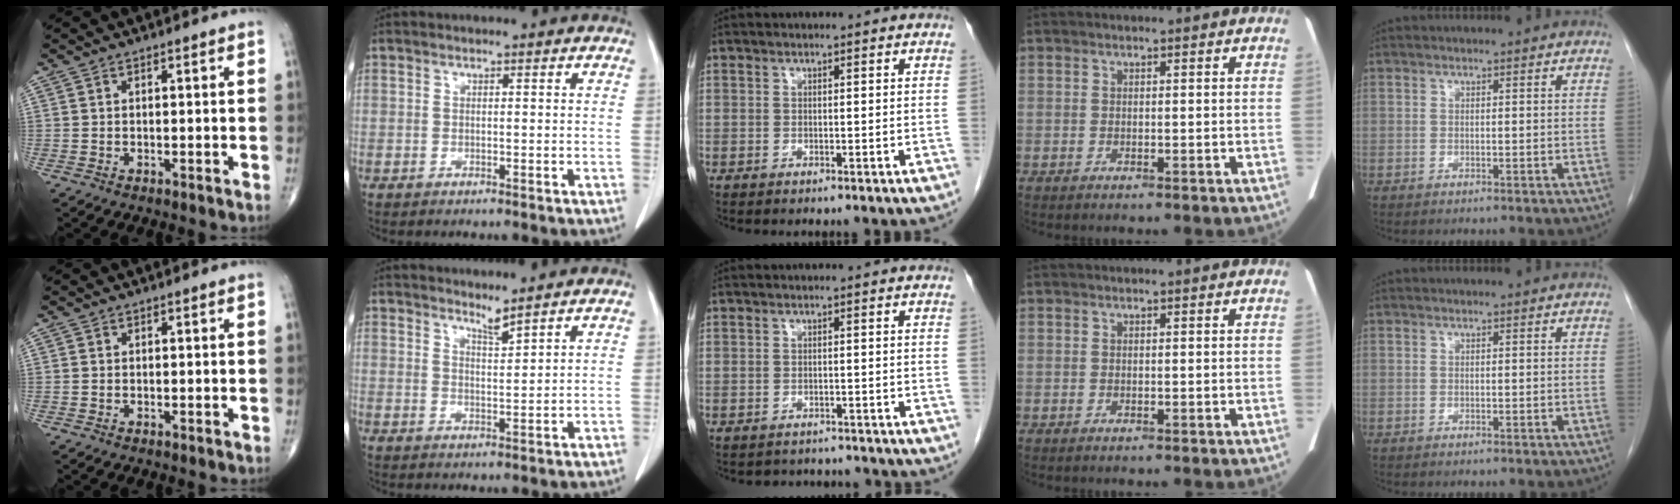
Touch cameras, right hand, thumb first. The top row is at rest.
{"index": {"total": 2.2, "force": [2.1, -0.5, 0.4], "torque": [-0.007, -0.011, 0.041]}, "middle": {"total": 3.9, "force": [-3.6, 1.4, -0.1], "torque": [-0.001, 0.002, -0.047]}}